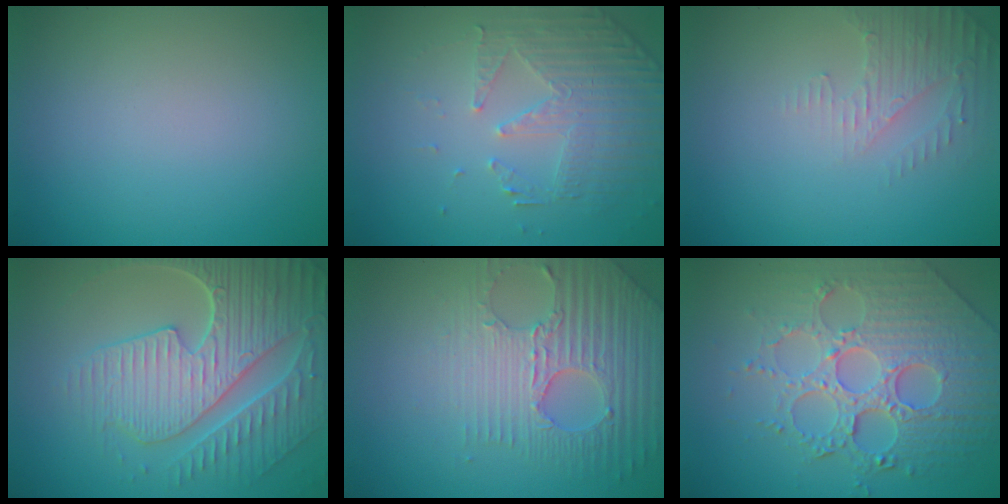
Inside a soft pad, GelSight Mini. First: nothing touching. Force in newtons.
{"total": 4.8, "press": 3.5, "slide": 3.4}
{"total": 2.6, "press": 2.5, "slide": 0.7}
{"total": 8.5, "press": 6.1, "slide": 5.9}
{"total": 5.9, "press": 4.8, "slide": 3.4}
{"total": 8.1, "press": 6.0, "slide": 5.5}